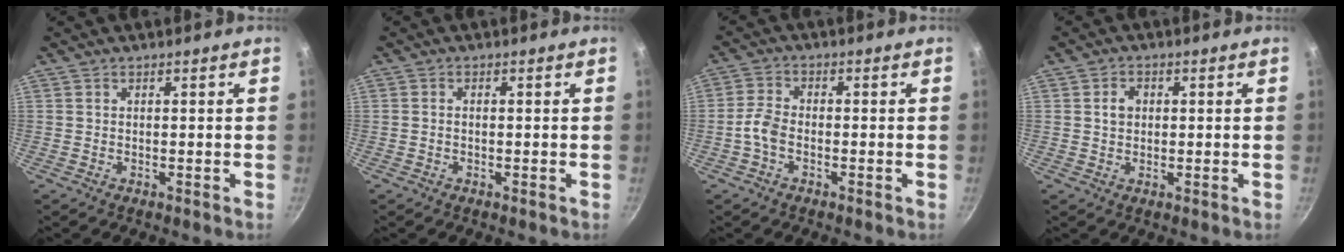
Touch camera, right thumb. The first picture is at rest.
{"total": 0.7, "force": [-0.2, 0.4, 0.5], "torque": [-0.013, 0.006, -0.004]}
{"total": 4.0, "force": [-1.6, 2.3, 2.8], "torque": [-0.066, 0.018, -0.042]}
{"total": 3.1, "force": [0.5, 2.5, 1.7], "torque": [-0.017, 0.005, 0.005]}